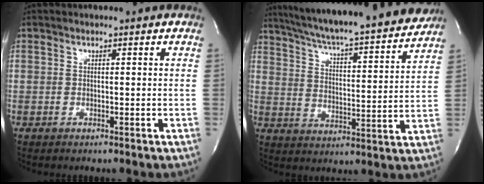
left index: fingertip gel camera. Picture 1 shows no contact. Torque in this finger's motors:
{"motor_torque": [0.16, -0.29, 0.26, 0.09]}